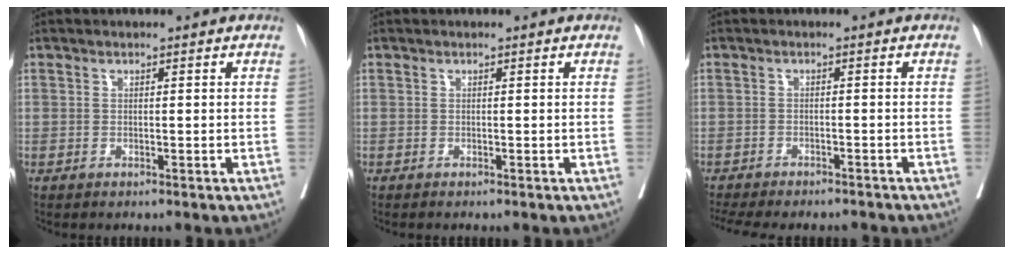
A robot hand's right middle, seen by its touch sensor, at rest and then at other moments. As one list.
[{"total": 0.0}, {"total": 12.9, "force": [-11.5, 2.9, 4.9], "torque": [-0.097, -0.012, -0.151]}]